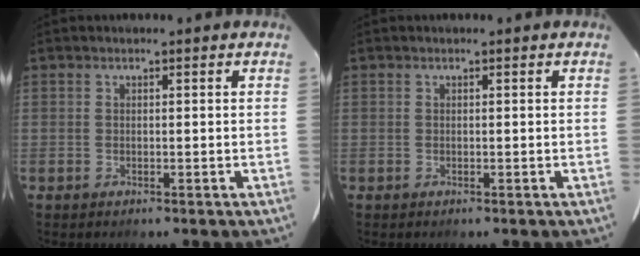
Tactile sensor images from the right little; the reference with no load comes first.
{"total": 0.0}